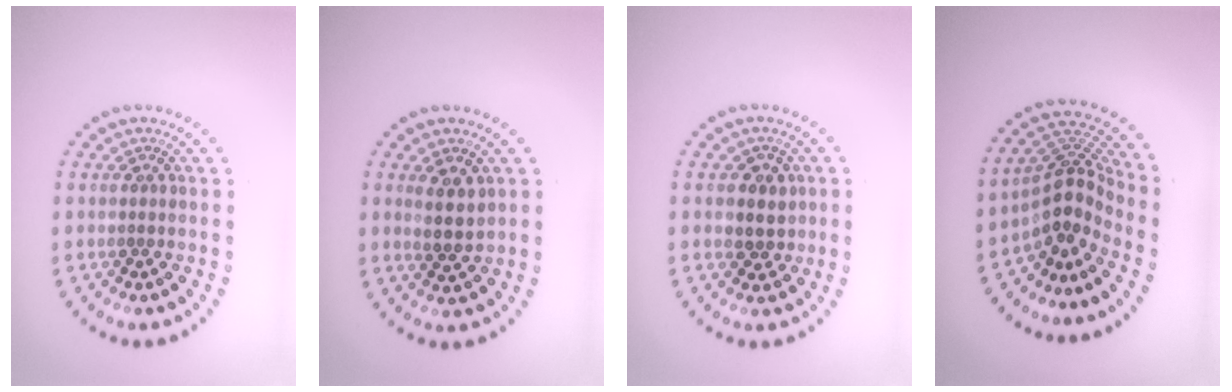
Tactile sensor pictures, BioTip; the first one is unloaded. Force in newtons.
{"total": 2.4, "press": 2.2, "slide": 1.0}
{"total": 2.5, "press": 2.3, "slide": 0.8}
{"total": 4.2, "press": 3.0, "slide": 2.9}